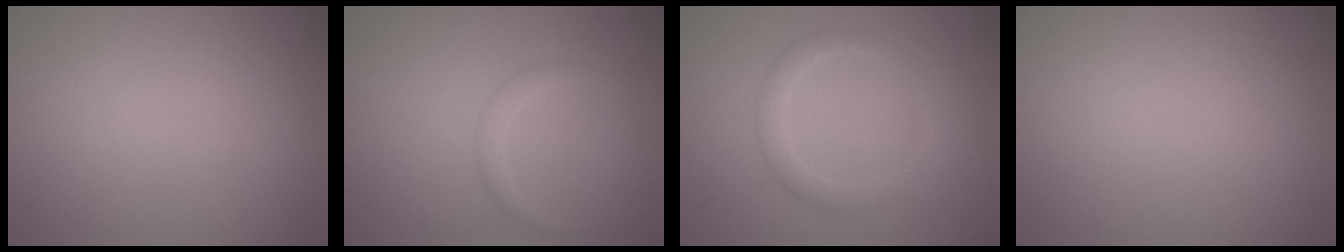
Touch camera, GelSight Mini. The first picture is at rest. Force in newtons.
{"total": 1.0, "press": 1.0, "slide": 0.1}
{"total": 2.3, "press": 2.3, "slide": 0.1}
{"total": 0.0}